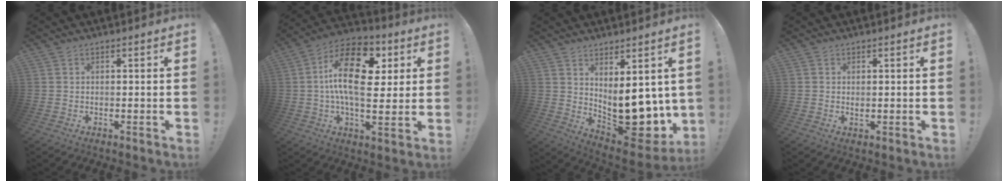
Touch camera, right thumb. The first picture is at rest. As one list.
[{"total": 20.8, "force": [4.0, 10.6, 17.5], "torque": [-0.299, -0.012, 0.063]}, {"total": 13.6, "force": [1.2, 7.4, 11.4], "torque": [-0.133, -0.037, 0.039]}, {"total": 0.9, "force": [0.1, 0.8, 0.3], "torque": [-0.008, 0.001, 0.002]}]